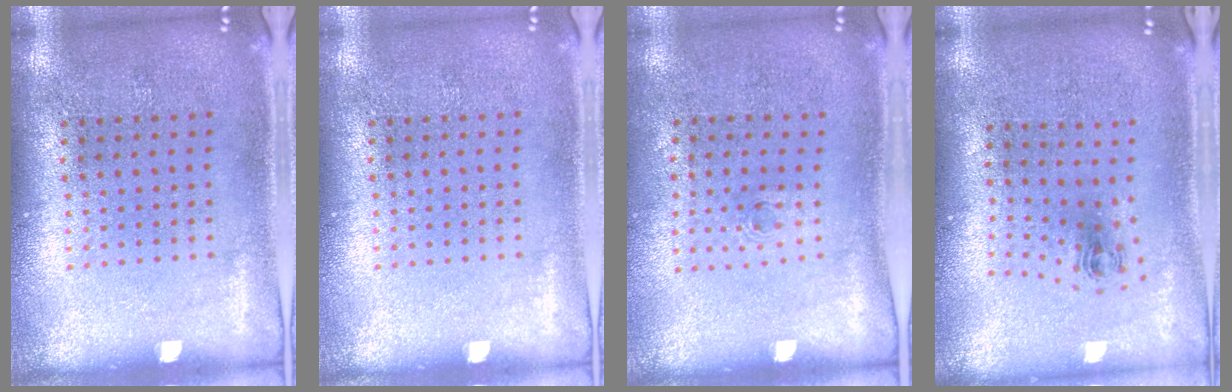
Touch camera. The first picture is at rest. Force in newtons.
{"total": 0.0}
{"total": 0.6, "press": 0.3, "slide": 0.5}
{"total": 1.0, "press": 0.5, "slide": 0.9}